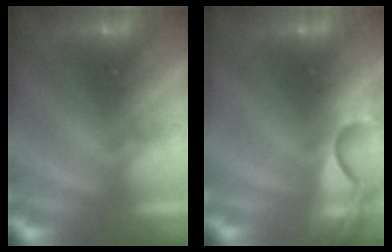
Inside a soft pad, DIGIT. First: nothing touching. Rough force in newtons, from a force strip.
{"total": 4.7}